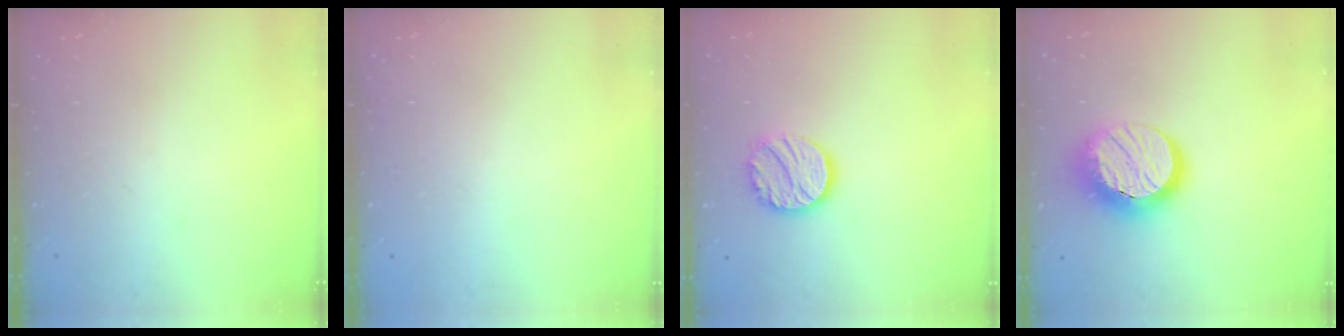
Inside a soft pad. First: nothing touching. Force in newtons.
{"total": 0.0}
{"total": 13.7, "press": 13.6, "slide": 1.1}
{"total": 15.3, "press": 15.3, "slide": 1.1}